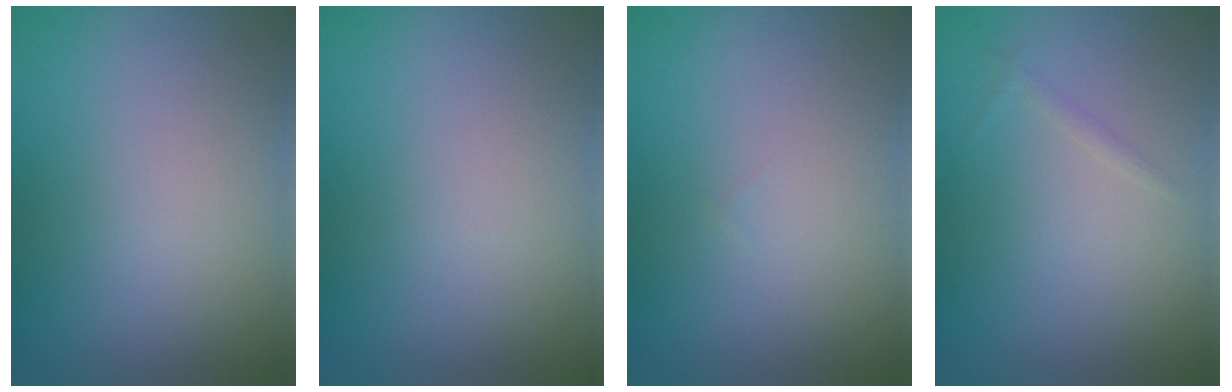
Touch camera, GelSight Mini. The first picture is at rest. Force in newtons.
{"total": 0.0}
{"total": 0.0}
{"total": 0.5, "press": 0.5, "slide": 0.0}